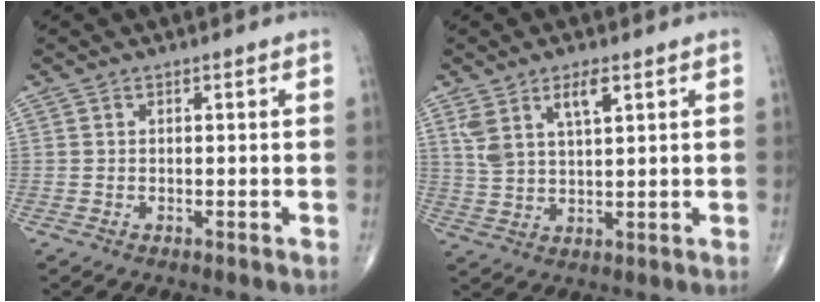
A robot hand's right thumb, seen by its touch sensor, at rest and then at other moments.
{"total": 7.0, "force": [3.6, 2.7, 5.4], "torque": [-0.105, -0.010, 0.074]}